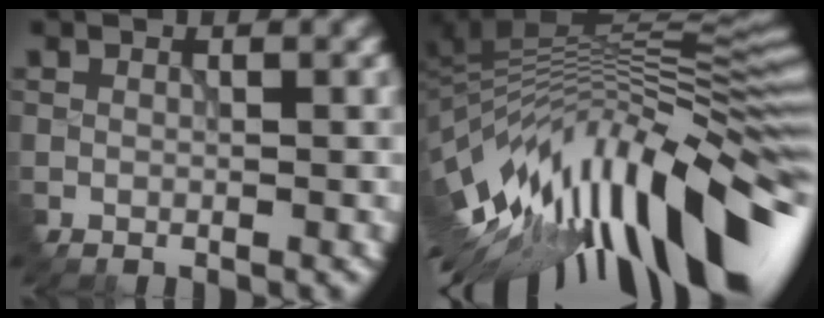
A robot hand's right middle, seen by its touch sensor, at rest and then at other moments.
{"total": 15.5, "force": [-4.5, 5.6, 13.8], "torque": [-0.203, 0.018, -0.084]}